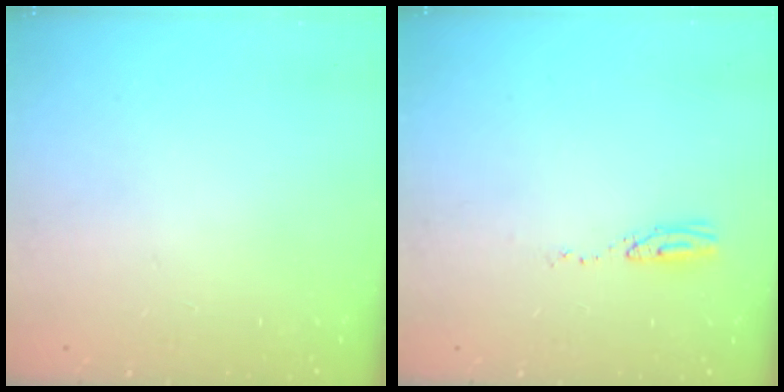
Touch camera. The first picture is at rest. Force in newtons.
{"total": 14.7, "press": 6.3, "slide": 13.3}